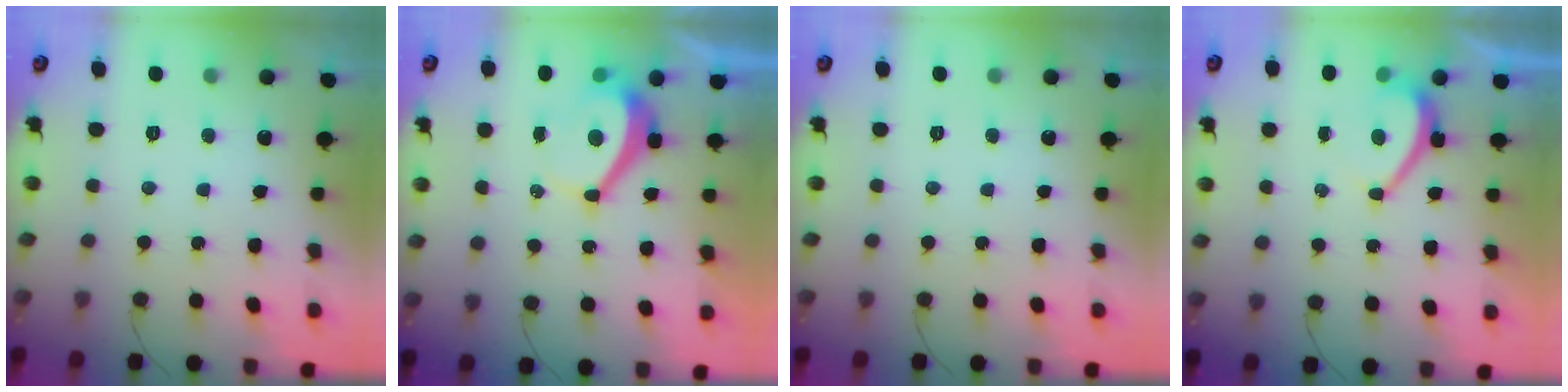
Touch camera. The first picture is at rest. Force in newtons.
{"total": 4.9, "press": 4.9, "slide": 0.2}
{"total": 0.0}
{"total": 3.6, "press": 3.5, "slide": 0.6}